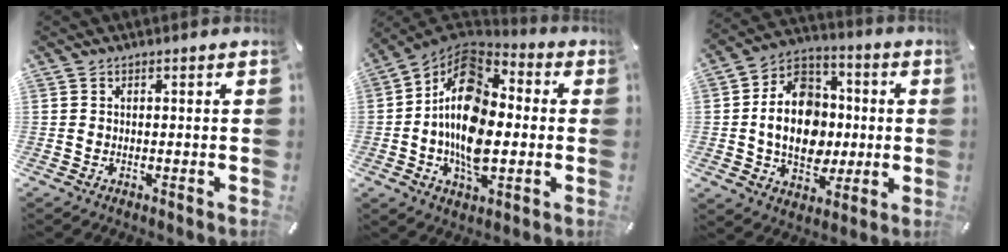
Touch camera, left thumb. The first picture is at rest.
{"total": 18.0, "force": [-1.8, 11.6, 13.6], "torque": [-0.268, 0.003, -0.041]}
{"total": 16.0, "force": [-1.8, 13.0, 9.1], "torque": [-0.177, 0.018, -0.030]}